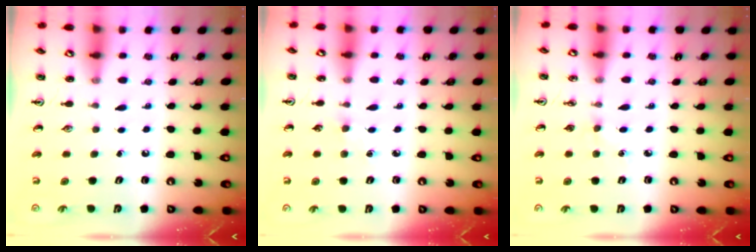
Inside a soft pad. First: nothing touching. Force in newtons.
{"total": 2.7, "press": 2.7, "slide": 0.4}
{"total": 2.7, "press": 2.7, "slide": 0.4}